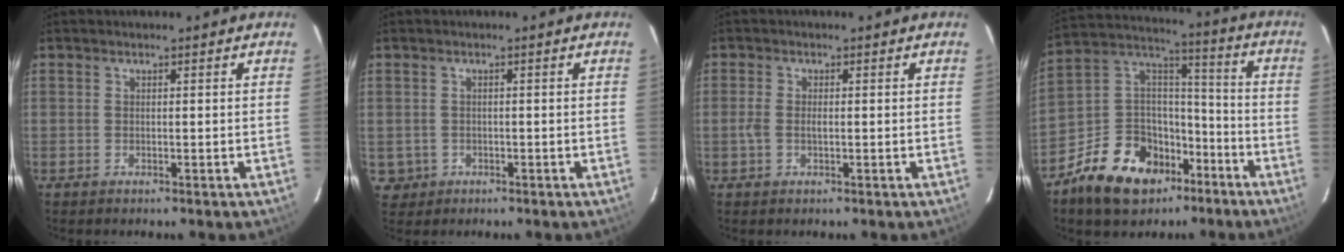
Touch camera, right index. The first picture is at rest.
{"total": 4.5, "force": [-1.2, 4.3, 0.3], "torque": [-0.013, 0.014, -0.013]}
{"total": 2.2, "force": [-0.4, 1.0, 2.0], "torque": [-0.042, -0.001, -0.007]}
{"total": 17.9, "force": [-10.4, 11.9, 8.4], "torque": [-0.194, 0.050, -0.160]}